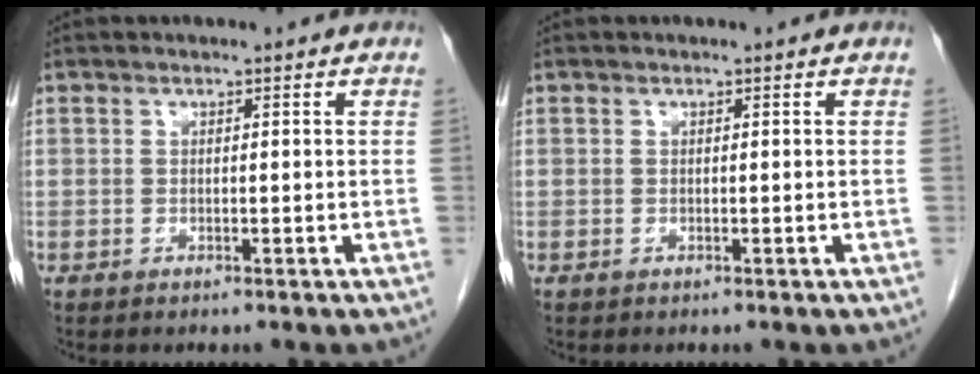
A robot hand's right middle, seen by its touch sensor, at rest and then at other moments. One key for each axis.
{"total": 0.0}